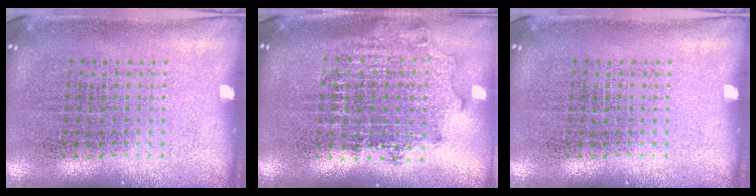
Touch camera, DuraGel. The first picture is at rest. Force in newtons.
{"total": 1.8, "press": 1.4, "slide": 1.1}
{"total": 0.0}